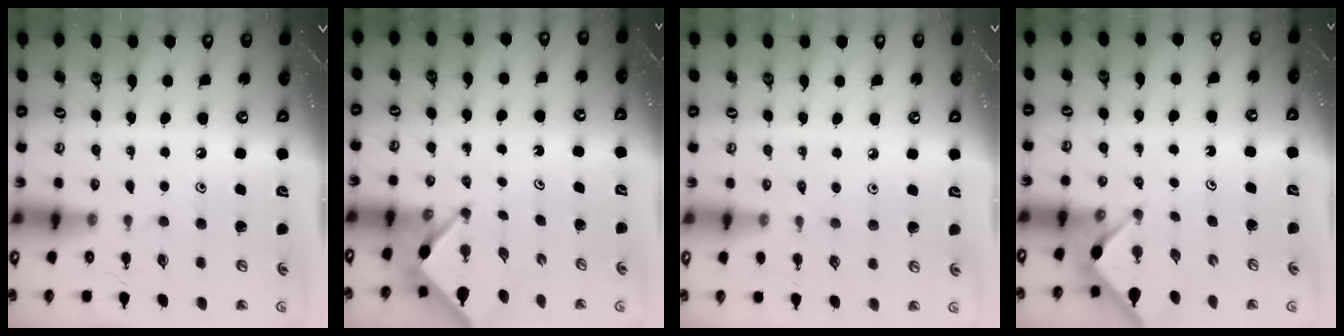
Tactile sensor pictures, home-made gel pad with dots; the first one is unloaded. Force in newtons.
{"total": 3.9, "press": 3.9, "slide": 0.3}
{"total": 2.5, "press": 2.5, "slide": 0.4}
{"total": 2.9, "press": 2.9, "slide": 0.4}